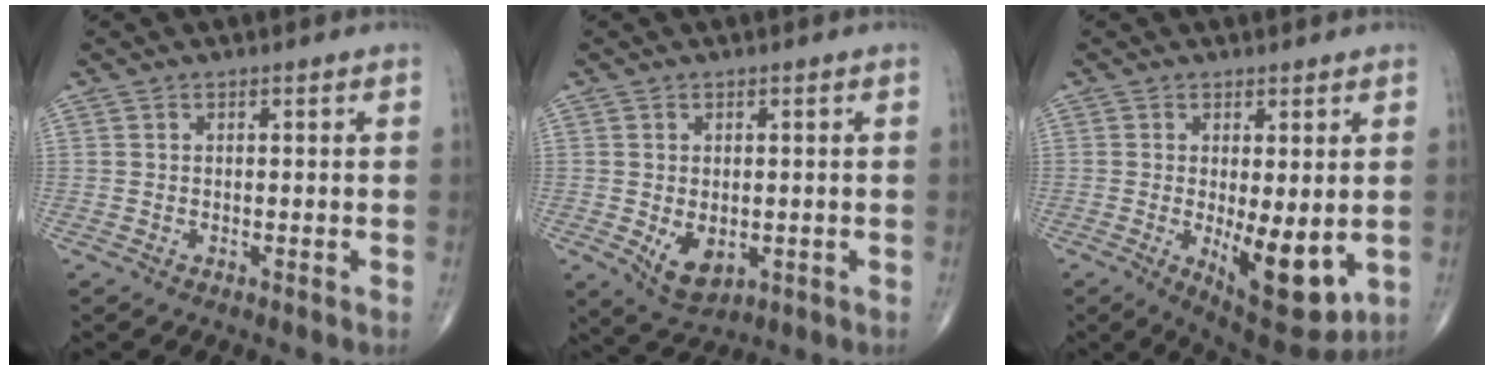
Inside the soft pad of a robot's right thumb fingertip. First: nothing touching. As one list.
[{"total": 5.9, "force": [-1.0, 3.7, 4.4], "torque": [-0.060, -0.013, -0.004]}, {"total": 11.6, "force": [-1.9, 4.6, 10.5], "torque": [-0.139, -0.028, -0.014]}]